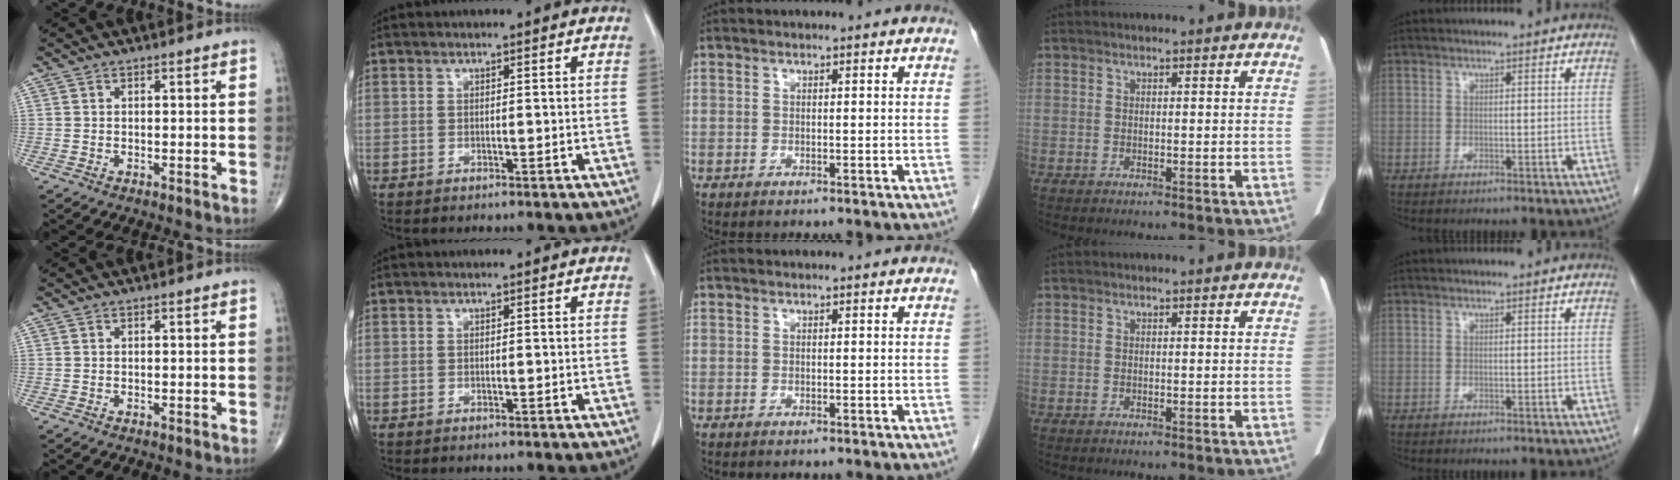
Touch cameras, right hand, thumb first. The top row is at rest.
{}